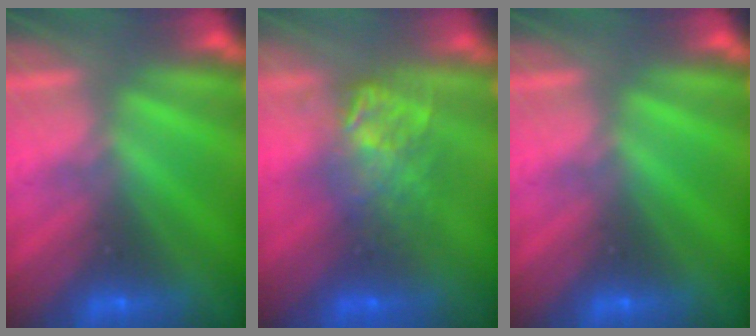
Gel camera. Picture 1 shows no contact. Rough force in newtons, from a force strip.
{"total": 7.9}
{"total": 0.0}